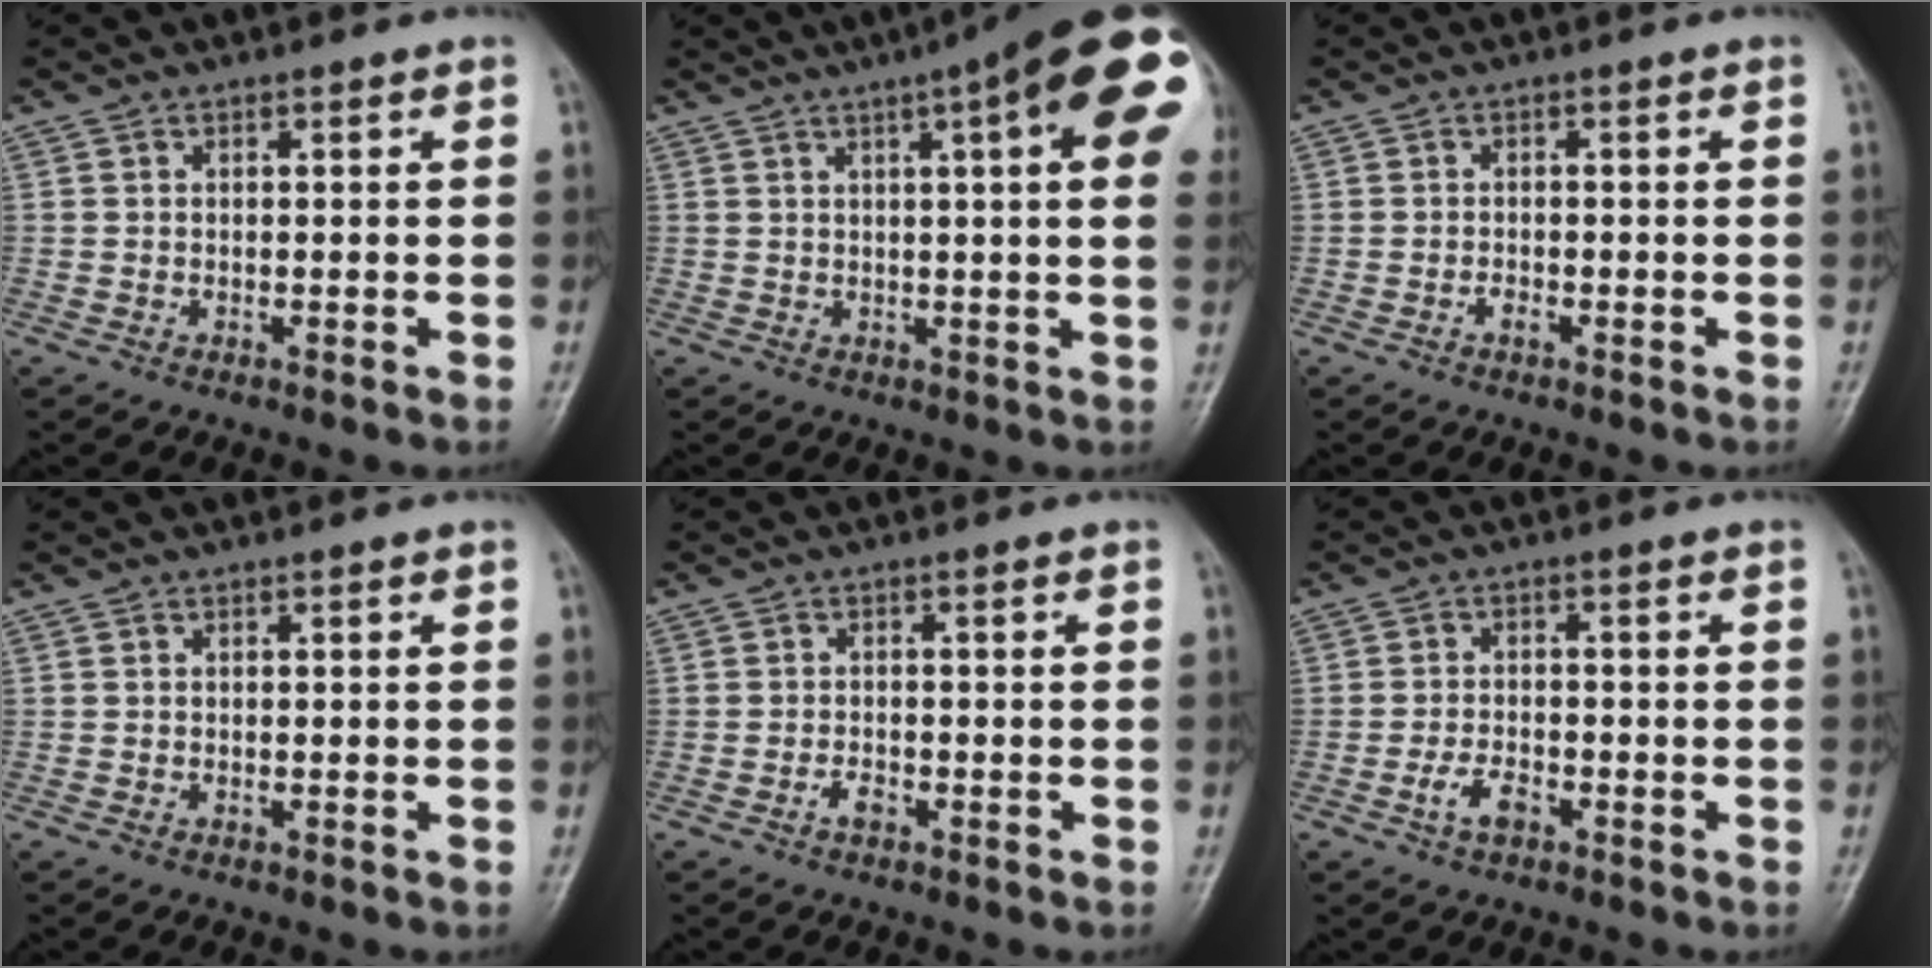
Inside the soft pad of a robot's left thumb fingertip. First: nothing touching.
{"total": 19.9, "force": [8.1, 4.0, 17.8], "torque": [-0.227, 0.016, 0.100]}
{"total": 1.1, "force": [-0.8, 0.5, 0.6], "torque": [-0.011, 0.004, -0.014]}
{"total": 0.0}
{"total": 1.6, "force": [-1.1, 0.8, 0.9], "torque": [-0.018, 0.005, -0.022]}
{"total": 3.5, "force": [-2.0, 1.7, 2.3], "torque": [-0.046, 0.014, -0.036]}